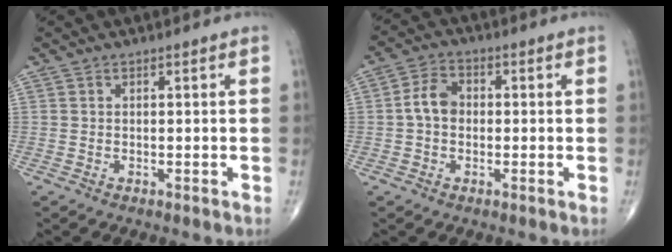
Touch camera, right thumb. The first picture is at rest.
{"total": 5.2, "force": [-0.3, 3.8, 3.4], "torque": [-0.056, 0.019, -0.014]}